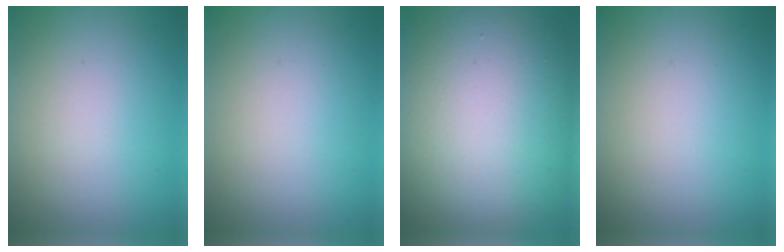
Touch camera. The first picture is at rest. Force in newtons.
{"total": 0.0}
{"total": 17.2, "press": 17.2, "slide": 0.7}
{"total": 0.0}